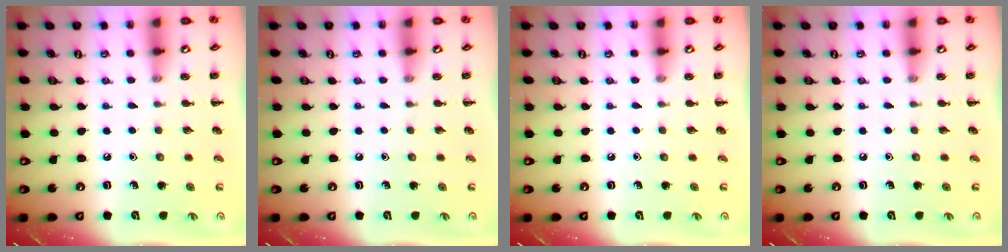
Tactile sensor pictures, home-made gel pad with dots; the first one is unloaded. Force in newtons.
{"total": 0.0}
{"total": 0.0}
{"total": 0.0}